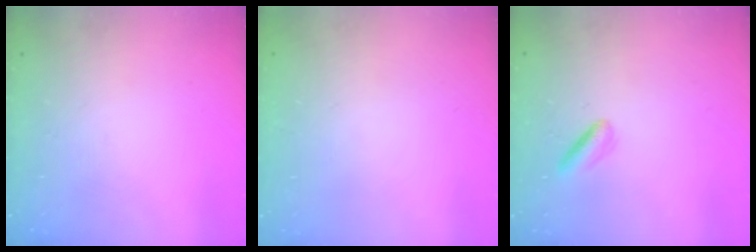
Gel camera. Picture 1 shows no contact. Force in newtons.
{"total": 2.2, "press": 2.2, "slide": 0.1}
{"total": 2.4, "press": 2.2, "slide": 0.9}